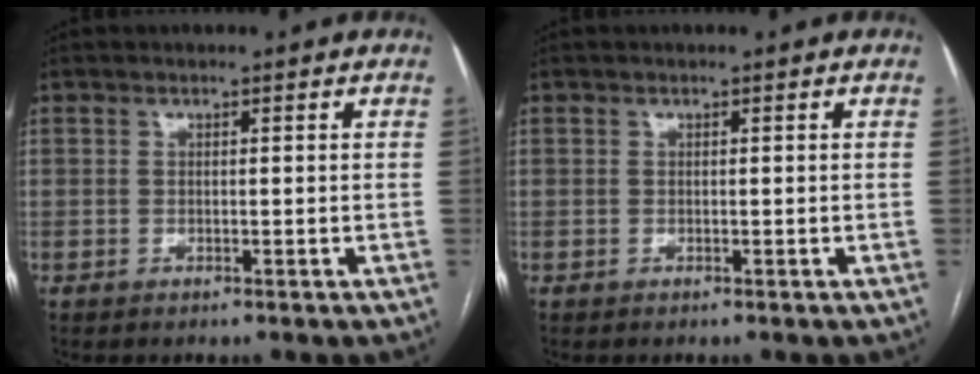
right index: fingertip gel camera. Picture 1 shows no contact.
{"total": 0.0}